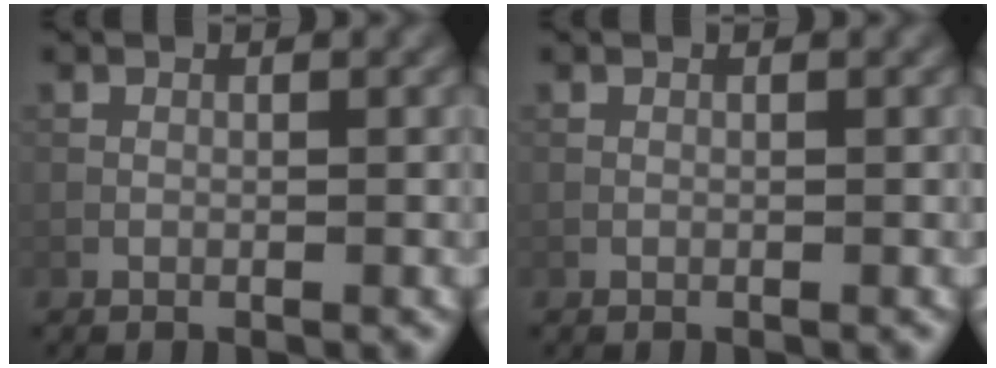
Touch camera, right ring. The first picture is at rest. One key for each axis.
{"total": 0.0}